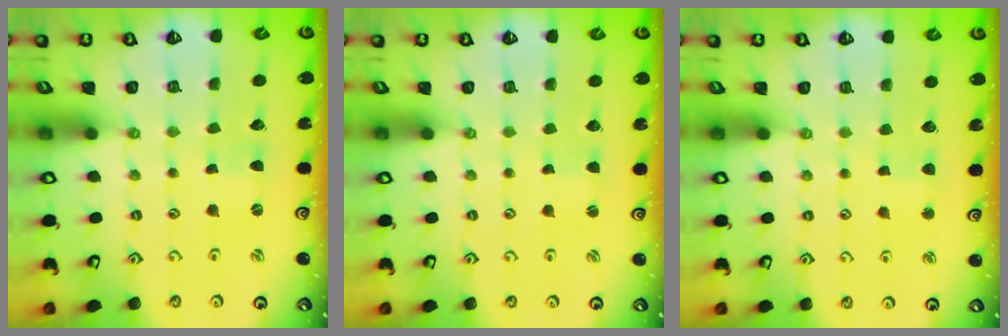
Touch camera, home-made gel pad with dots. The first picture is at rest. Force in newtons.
{"total": 0.0}
{"total": 2.3, "press": 2.3, "slide": 0.2}